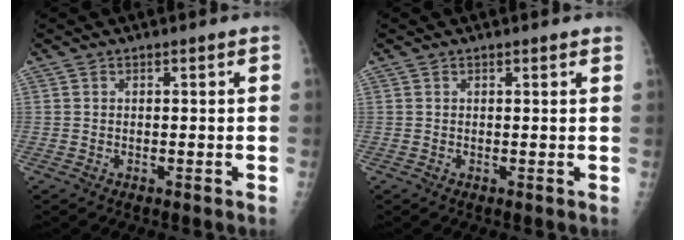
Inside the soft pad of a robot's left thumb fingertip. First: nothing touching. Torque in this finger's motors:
{"motor_torque": [-0.17, 0.01, -0.13, 0.08, 0.01]}